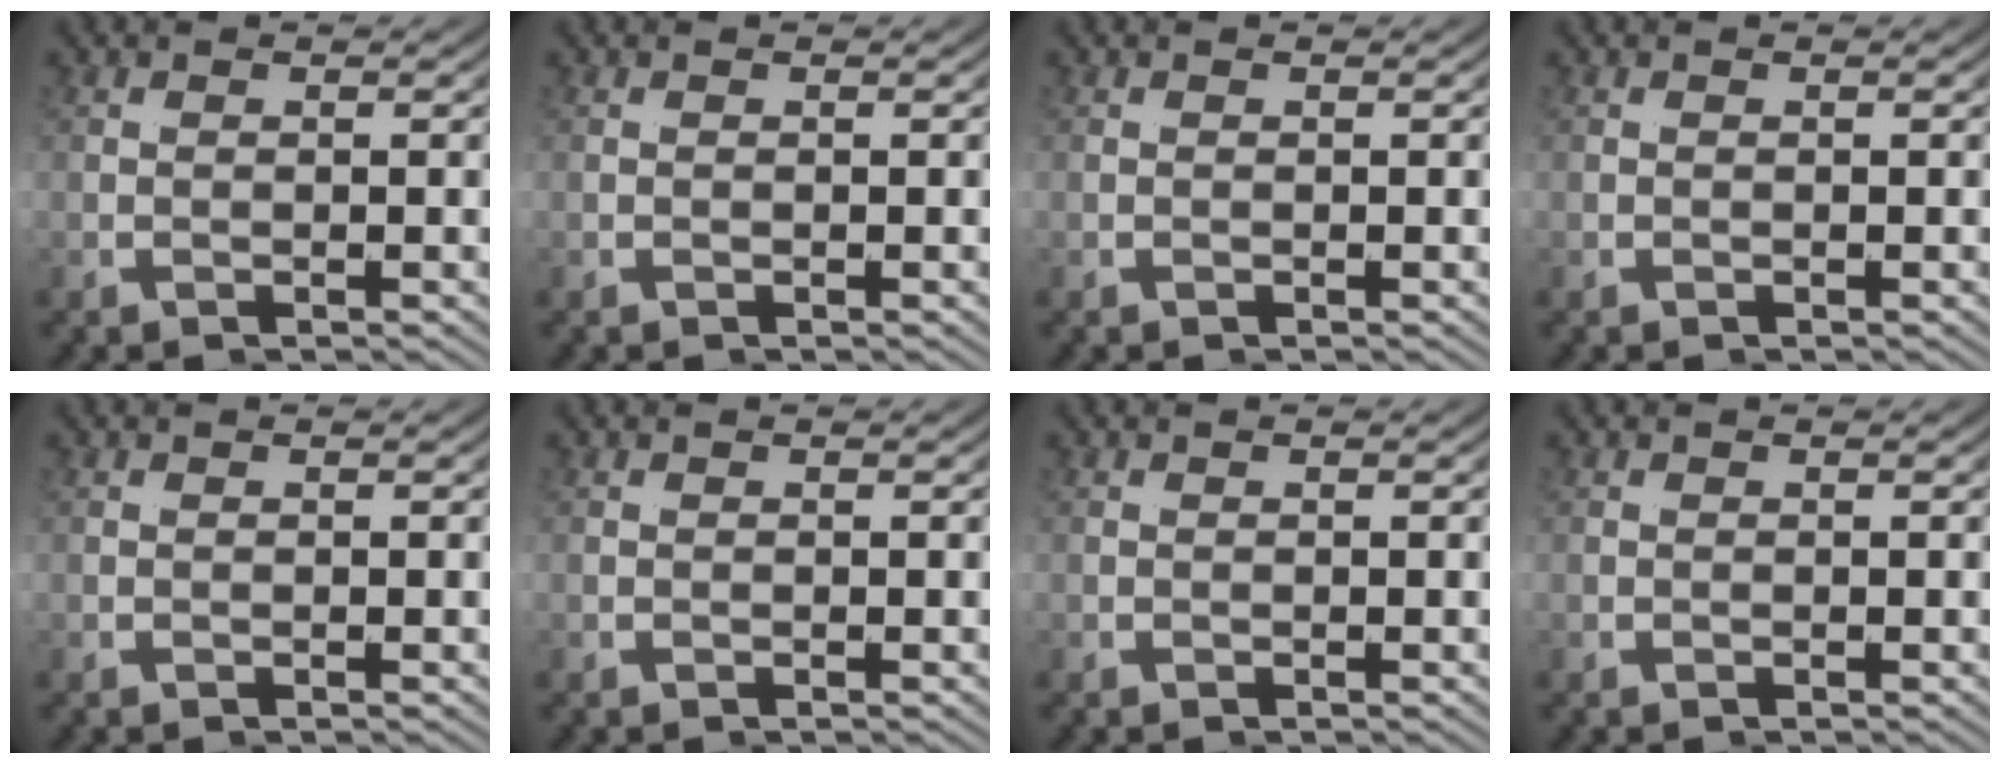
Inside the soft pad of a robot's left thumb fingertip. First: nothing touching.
{"total": 0.0}
{"total": 0.0}
{"total": 0.0}
{"total": 0.0}
{"total": 0.0}
{"total": 0.0}
{"total": 0.0}